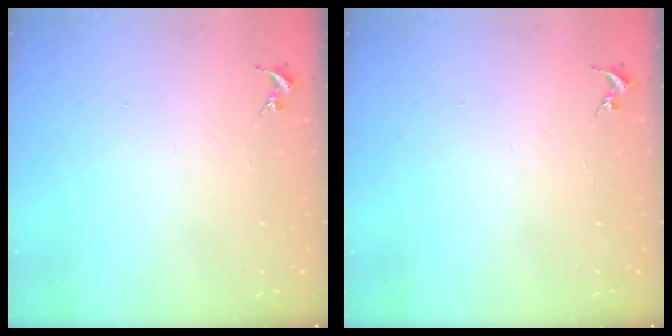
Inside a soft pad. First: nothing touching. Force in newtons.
{"total": 0.0}